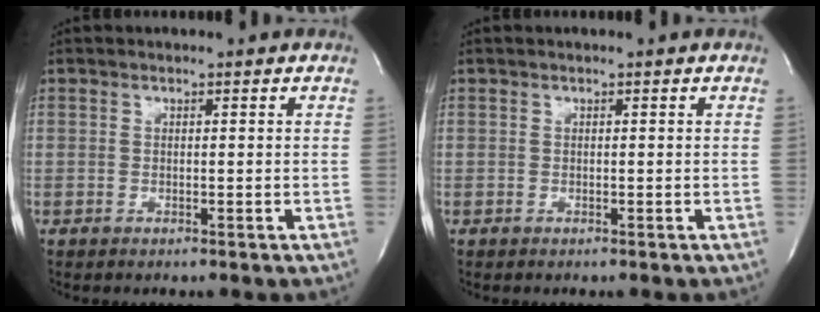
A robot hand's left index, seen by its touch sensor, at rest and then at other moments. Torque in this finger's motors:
{"motor_torque": [0.00, 0.00, 0.00, 0.00]}